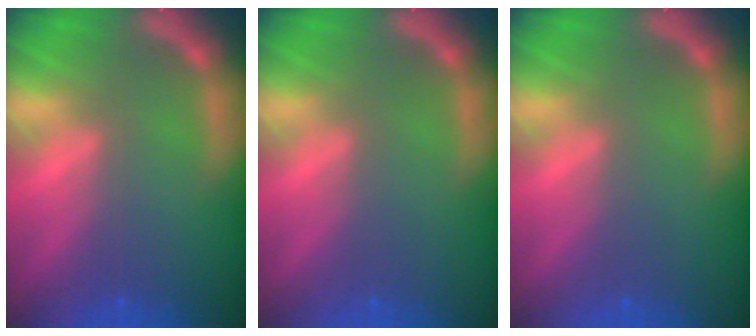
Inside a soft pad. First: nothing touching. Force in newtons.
{"total": 0.0}
{"total": 0.0}